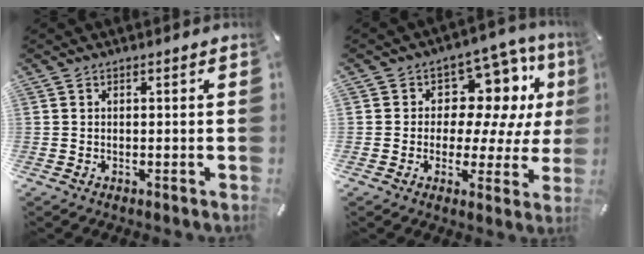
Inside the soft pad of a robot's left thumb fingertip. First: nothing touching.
{"total": 12.1, "force": [4.9, 8.4, 7.2], "torque": [-0.096, -0.043, 0.092]}